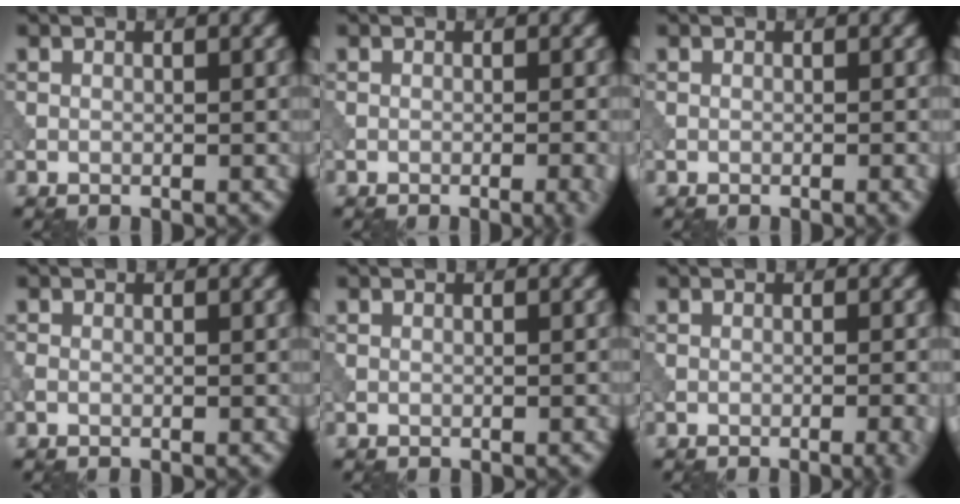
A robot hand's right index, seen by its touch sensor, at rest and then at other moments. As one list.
[{"total": 2.4, "force": [-0.9, 0.7, 2.2], "torque": [-0.018, 0.002, -0.011]}, {"total": 1.0, "force": [-0.3, 0.2, 0.9], "torque": [-0.010, -0.001, -0.007]}, {"total": 0.6, "force": [-0.3, 0.3, 0.3], "torque": [-0.011, -0.002, -0.010]}, {"total": 0.0}, {"total": 2.7, "force": [-1.0, 0.8, 2.4], "torque": [-0.020, 0.003, -0.014]}]